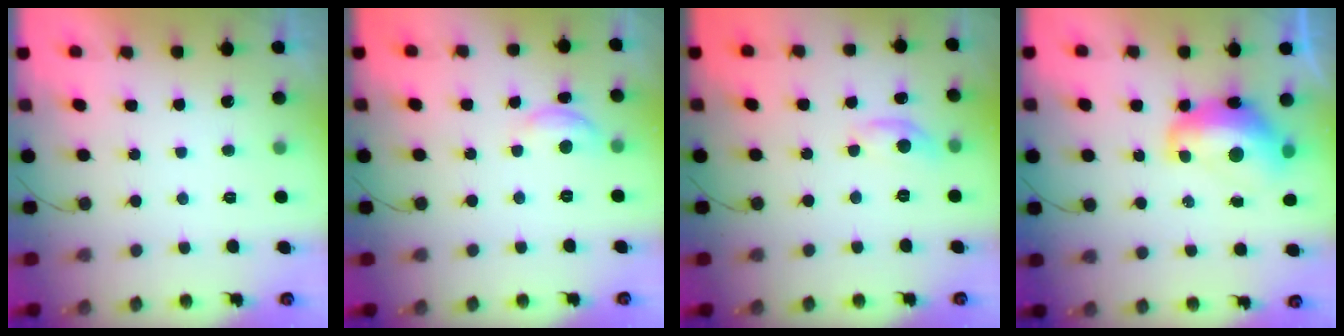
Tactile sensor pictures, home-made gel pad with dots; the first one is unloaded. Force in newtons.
{"total": 7.3, "press": 7.2, "slide": 0.5}
{"total": 5.5, "press": 5.5, "slide": 0.4}
{"total": 13.2, "press": 13.1, "slide": 1.5}